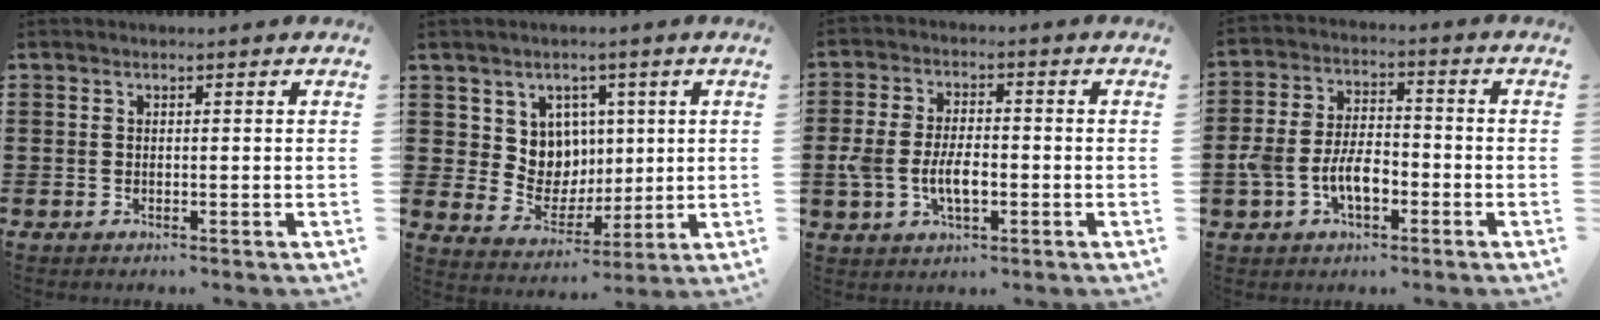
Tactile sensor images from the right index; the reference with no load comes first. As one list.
[{"total": 7.6, "force": [2.7, 6.8, 1.8], "torque": [-0.057, -0.007, 0.053]}, {"total": 6.2, "force": [-1.5, 3.4, 5.0], "torque": [-0.116, 0.003, -0.032]}, {"total": 7.1, "force": [-2.6, 3.9, 5.3], "torque": [-0.124, 0.004, -0.054]}]